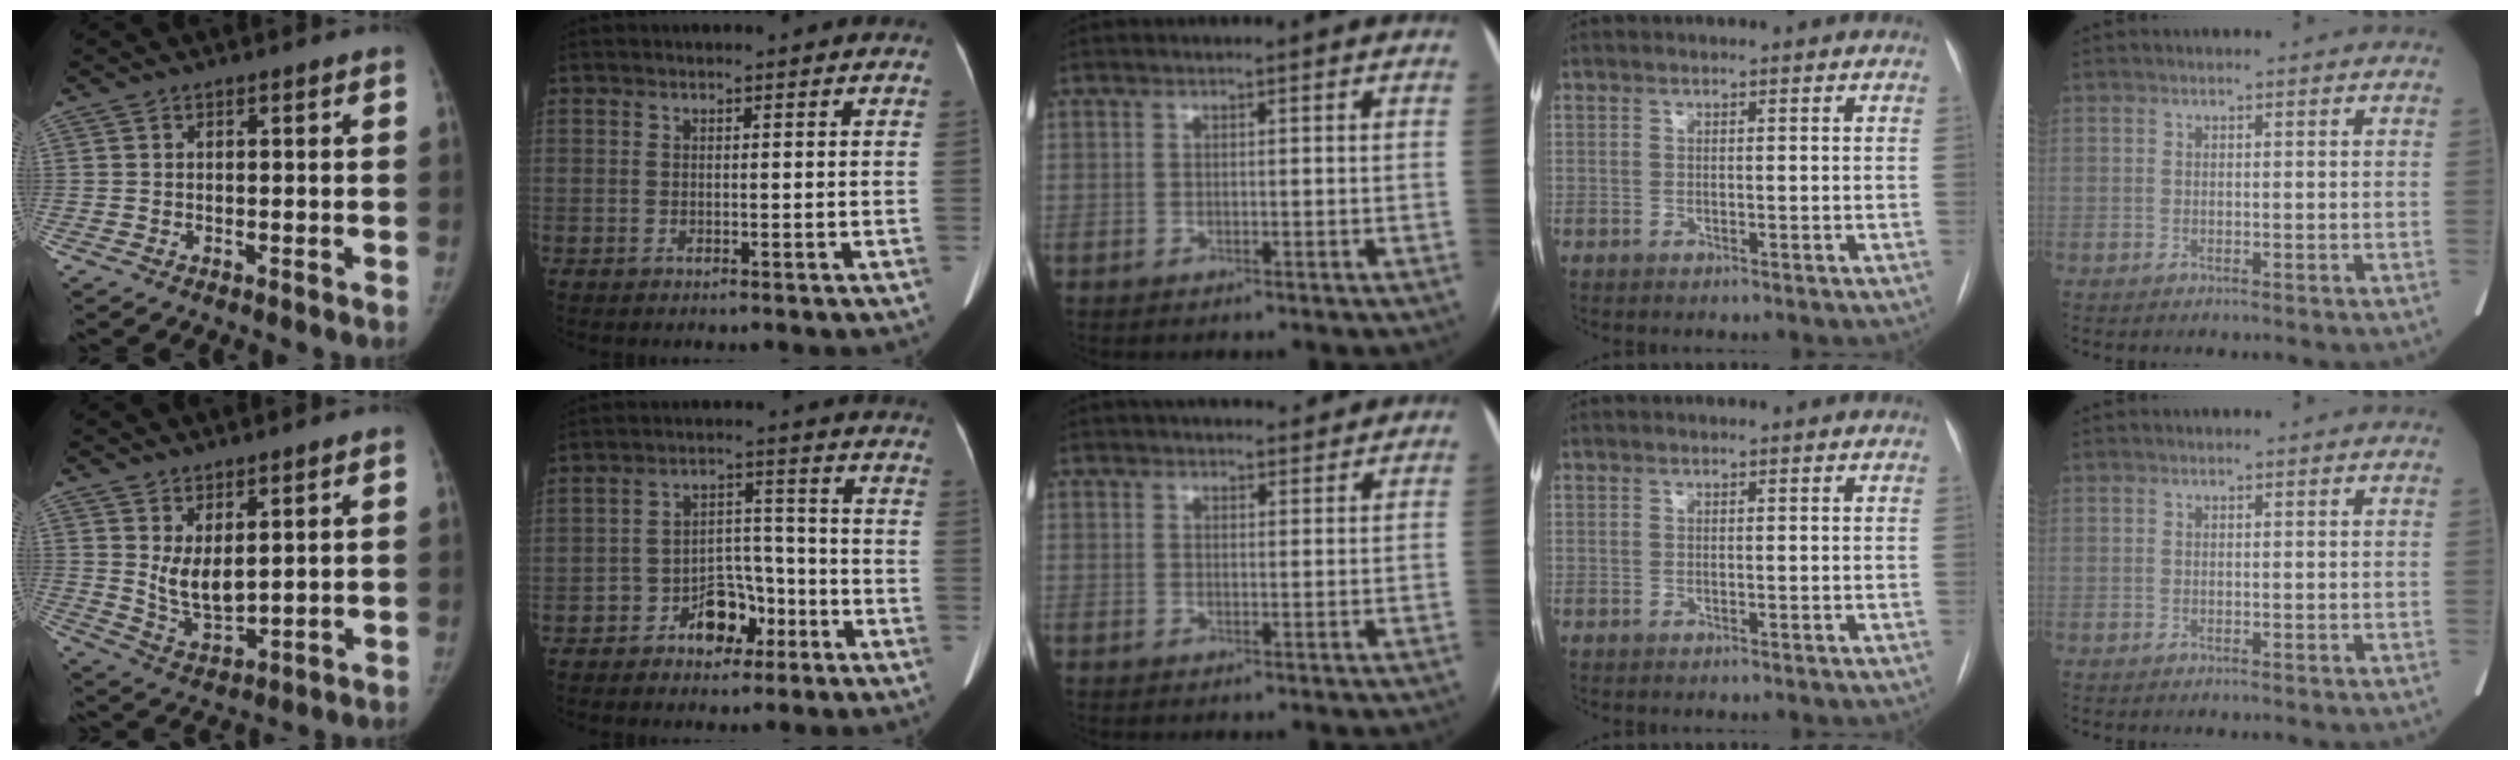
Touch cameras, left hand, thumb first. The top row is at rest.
{"thumb": {"total": 7.1, "force": [2.6, 3.4, 5.6], "torque": [-0.088, -0.038, 0.066]}, "index": {"total": 7.1, "force": [-3.9, 4.4, 4.0], "torque": [-0.069, 0.029, -0.059]}, "middle": {"total": 9.2, "force": [8.2, 2.5, 3.3], "torque": [-0.036, 0.016, 0.105]}}